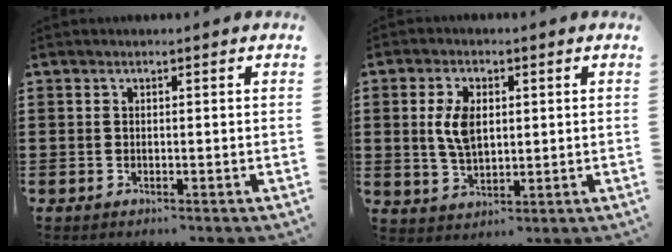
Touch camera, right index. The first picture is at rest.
{"total": 6.1, "force": [0.9, 3.5, 5.0], "torque": [-0.119, 0.007, 0.011]}